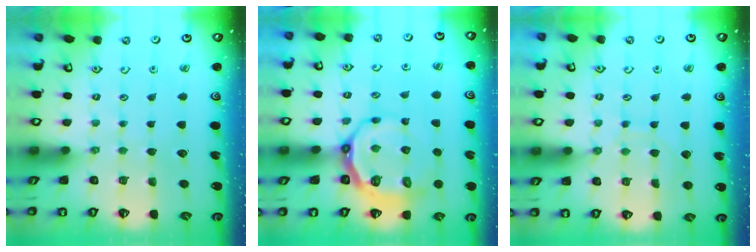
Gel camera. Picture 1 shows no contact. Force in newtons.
{"total": 10.0, "press": 9.2, "slide": 3.8}
{"total": 4.6, "press": 4.5, "slide": 0.5}